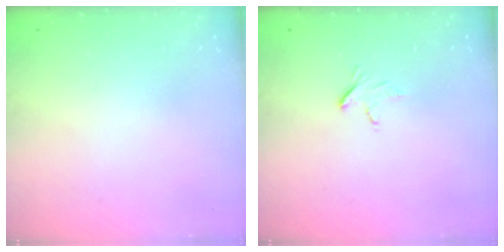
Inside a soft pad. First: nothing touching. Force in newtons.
{"total": 3.6, "press": 3.5, "slide": 0.3}